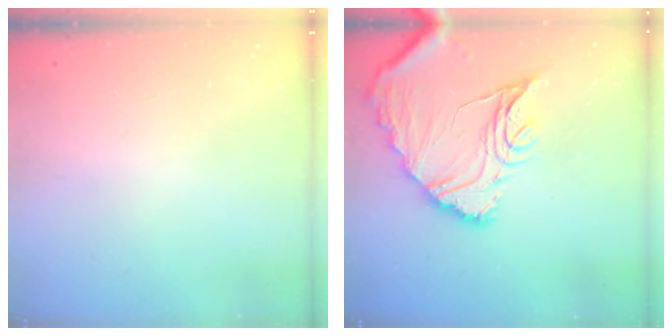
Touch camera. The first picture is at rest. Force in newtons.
{"total": 17.8, "press": 17.7, "slide": 1.9}